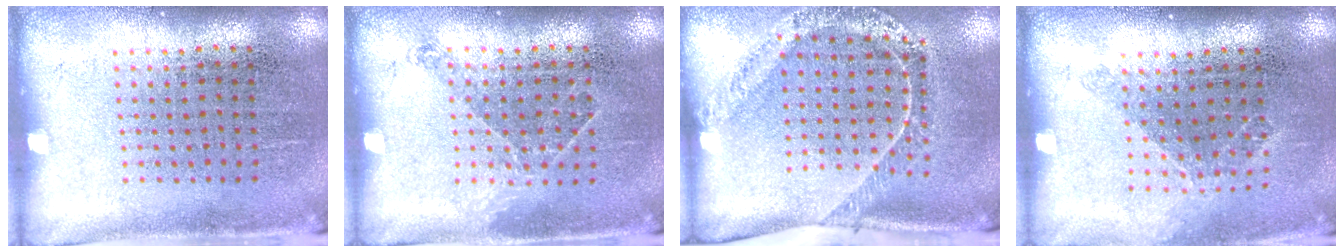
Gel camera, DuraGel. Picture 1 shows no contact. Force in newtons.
{"total": 1.0, "press": 0.8, "slide": 0.6}
{"total": 1.5, "press": 1.5, "slide": 0.3}
{"total": 1.0, "press": 0.9, "slide": 0.5}